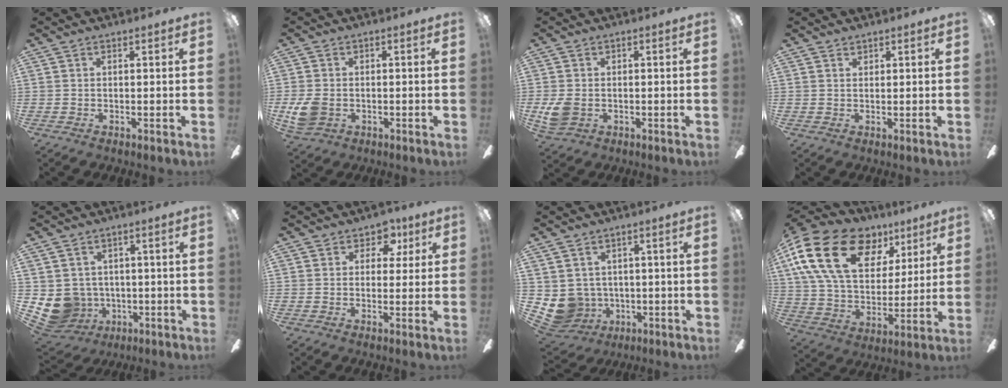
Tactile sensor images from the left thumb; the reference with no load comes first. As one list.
[{"total": 6.4, "force": [-1.2, 4.7, 4.1], "torque": [-0.091, 0.009, -0.020]}, {"total": 5.5, "force": [-0.9, 4.1, 3.6], "torque": [-0.069, 0.004, -0.015]}, {"total": 0.9, "force": [0.8, 0.4, 0.2], "torque": [-0.005, 0.000, 0.015]}, {"total": 8.5, "force": [-1.3, 8.2, 2.1], "torque": [-0.092, -0.002, -0.019]}, {"total": 5.3, "force": [2.7, 4.0, 2.3], "torque": [-0.026, -0.005, 0.044]}, {"total": 6.6, "force": [0.2, 6.5, 1.0], "torque": [-0.074, -0.011, 0.009]}, {"total": 24.4, "force": [11.0, 15.6, 15.2], "torque": [-0.286, -0.033, 0.198]}]